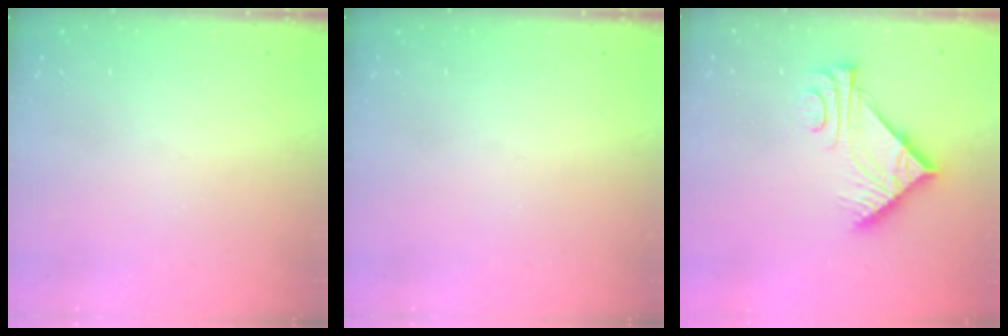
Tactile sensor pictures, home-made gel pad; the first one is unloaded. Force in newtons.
{"total": 0.0}
{"total": 9.8, "press": 9.8, "slide": 0.4}